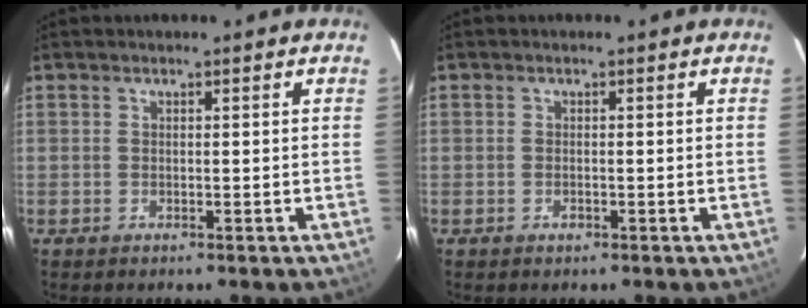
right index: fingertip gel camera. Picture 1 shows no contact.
{"total": 1.0, "force": [-0.5, 0.6, 0.6], "torque": [-0.011, 0.000, -0.007]}